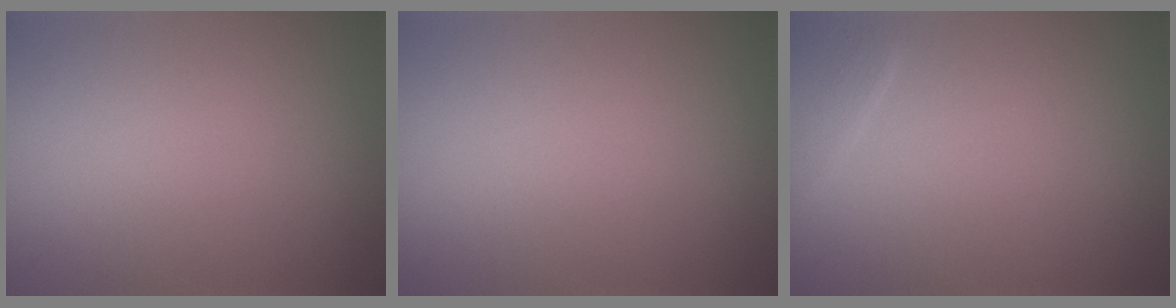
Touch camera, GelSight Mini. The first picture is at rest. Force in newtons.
{"total": 0.0}
{"total": 1.4, "press": 1.4, "slide": 0.1}